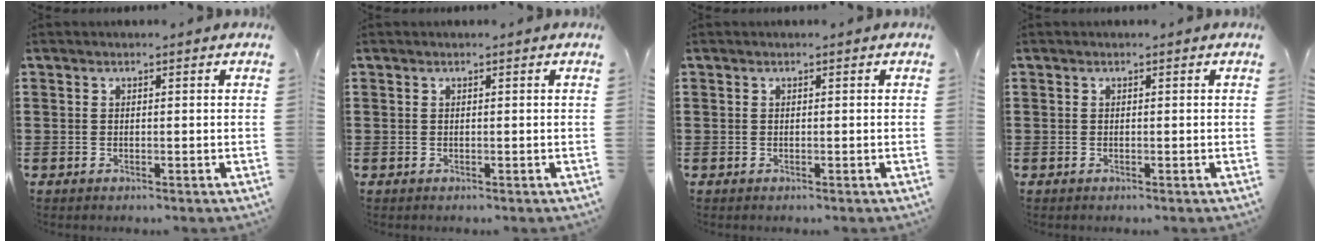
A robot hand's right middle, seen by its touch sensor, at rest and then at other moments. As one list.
[{"total": 0.0}, {"total": 0.0}, {"total": 0.0}]